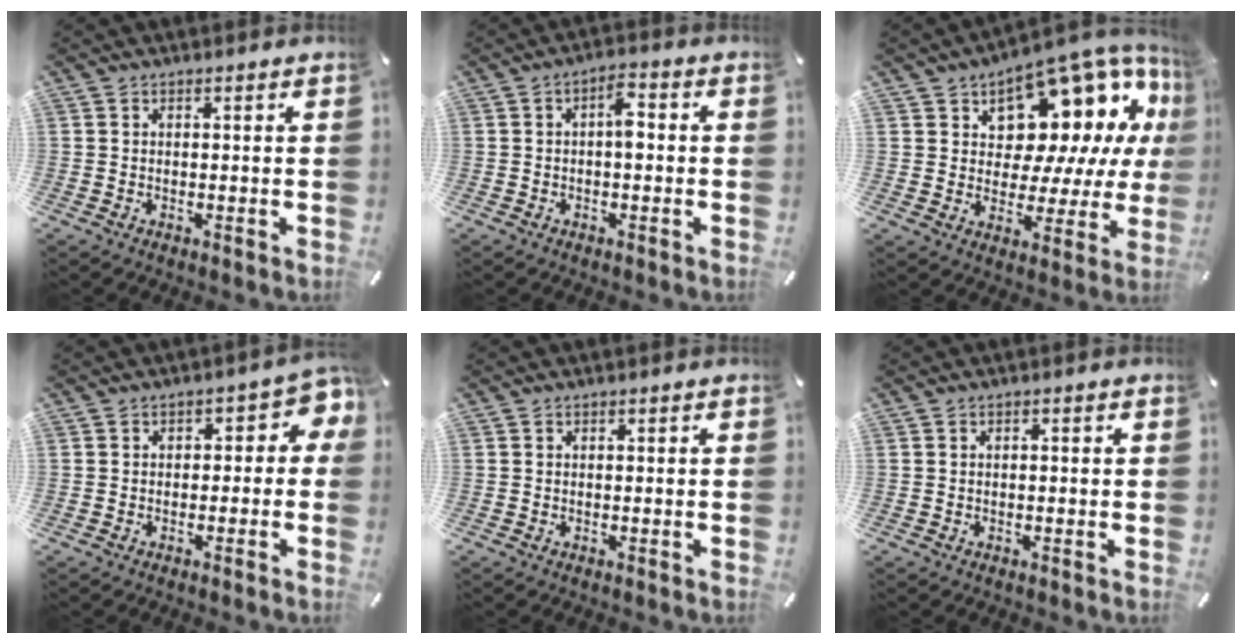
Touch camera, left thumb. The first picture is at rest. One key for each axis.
{"total": 4.6, "fx": -0.3, "fy": 2.1, "fz": 4.1, "tx": -0.062, "ty": 0.010, "tz": -0.012}
{"total": 14.0, "fx": 9.4, "fy": 8.4, "fz": 6.2, "tx": -0.079, "ty": -0.095, "tz": 0.161}
{"total": 4.7, "fx": 0.1, "fy": 3.1, "fz": 3.5, "tx": -0.045, "ty": 0.006, "tz": -0.005}
{"total": 0.0}
{"total": 0.6, "fx": -0.2, "fy": 0.2, "fz": 0.6, "tx": -0.011, "ty": -0.001, "tz": -0.003}